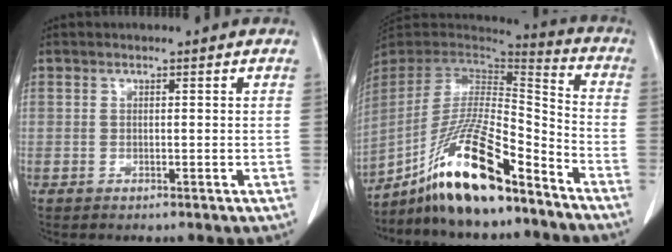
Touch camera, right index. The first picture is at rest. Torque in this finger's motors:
{"motor_torque": [1.26, -0.88, 0.67, 0.21]}